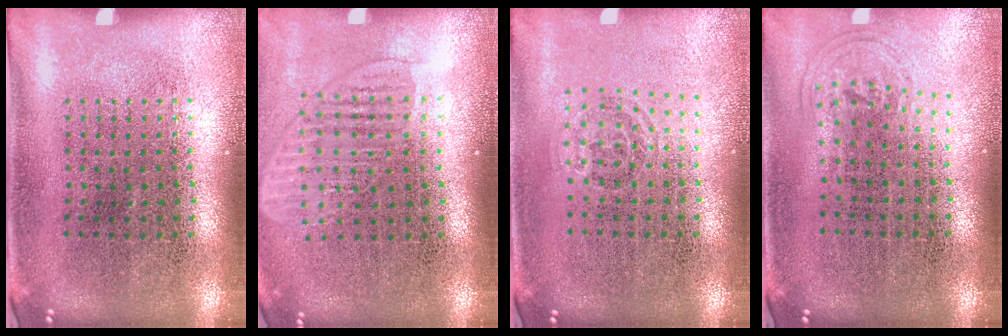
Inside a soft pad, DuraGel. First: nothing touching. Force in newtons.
{"total": 1.6, "press": 1.4, "slide": 0.8}
{"total": 0.8, "press": 0.5, "slide": 0.5}
{"total": 0.9, "press": 0.6, "slide": 0.6}